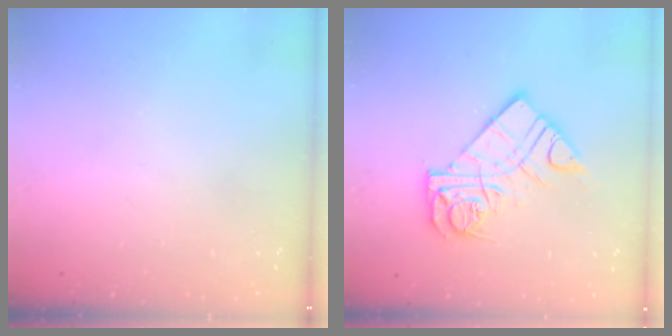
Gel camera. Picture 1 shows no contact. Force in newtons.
{"total": 13.7, "press": 13.7, "slide": 1.4}